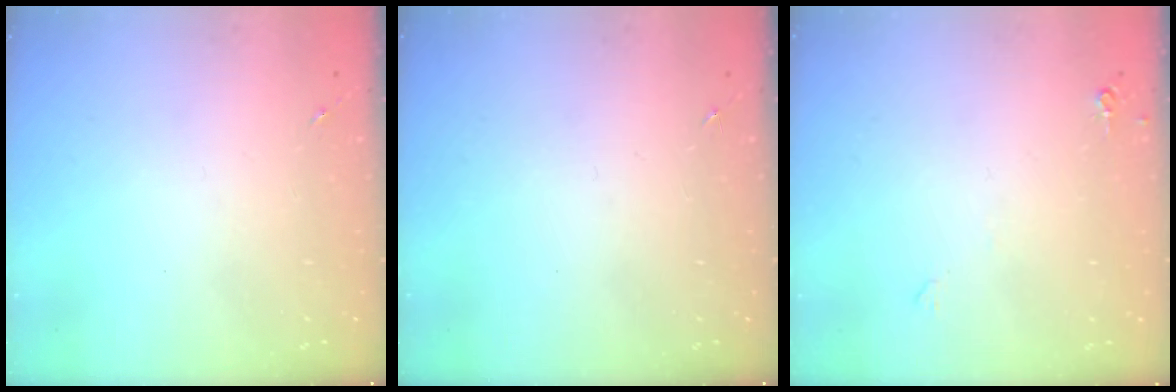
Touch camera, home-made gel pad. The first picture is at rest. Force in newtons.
{"total": 0.0}
{"total": 3.8, "press": 3.8, "slide": 0.6}